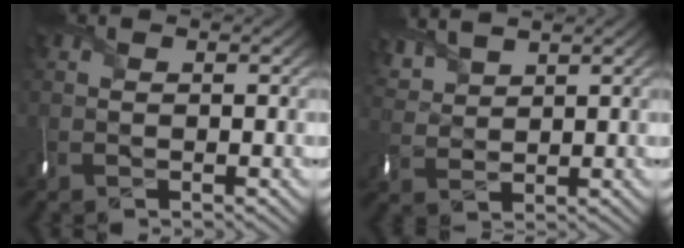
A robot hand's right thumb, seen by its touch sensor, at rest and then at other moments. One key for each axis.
{"total": 3.6, "fx": 3.6, "fy": 0.2, "fz": -0.1, "tx": -0.028, "ty": 0.011, "tz": 0.072}